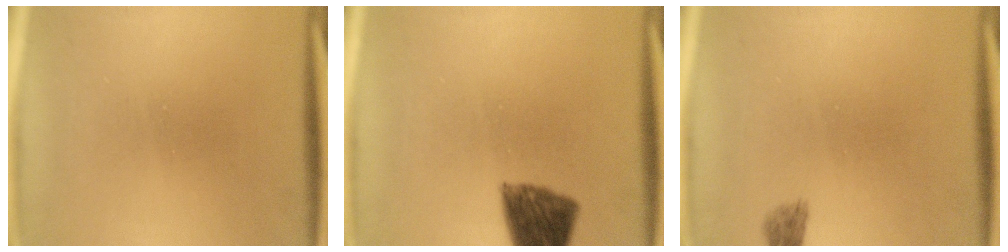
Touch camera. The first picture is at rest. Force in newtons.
{"total": 8.6}
{"total": 1.6}